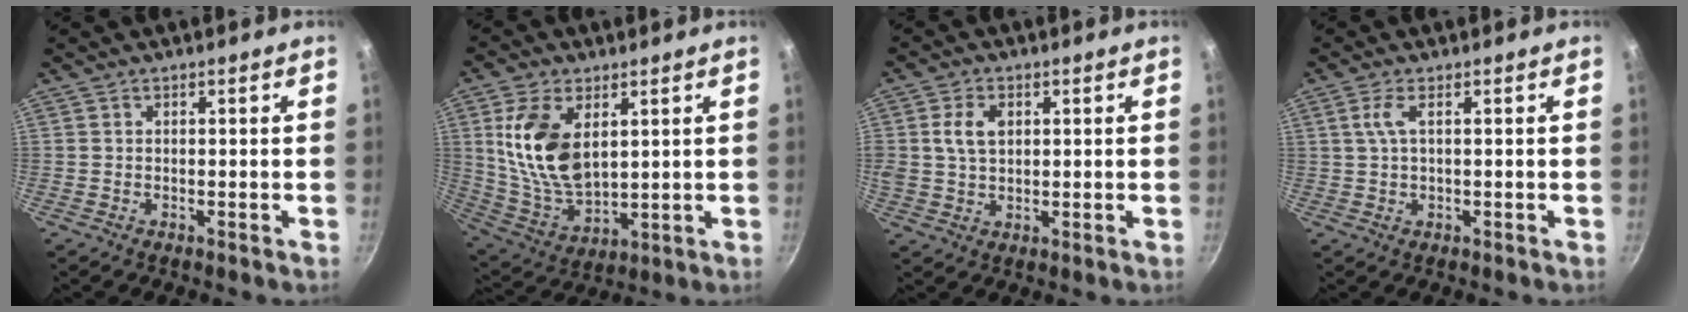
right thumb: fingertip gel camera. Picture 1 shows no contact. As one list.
[{"total": 15.2, "force": [4.0, 8.9, 11.7], "torque": [-0.211, -0.029, 0.091]}, {"total": 5.9, "force": [1.4, 4.1, 4.1], "torque": [-0.067, 0.000, 0.024]}, {"total": 3.1, "force": [0.7, 0.7, 3.0], "torque": [-0.066, 0.003, 0.016]}]